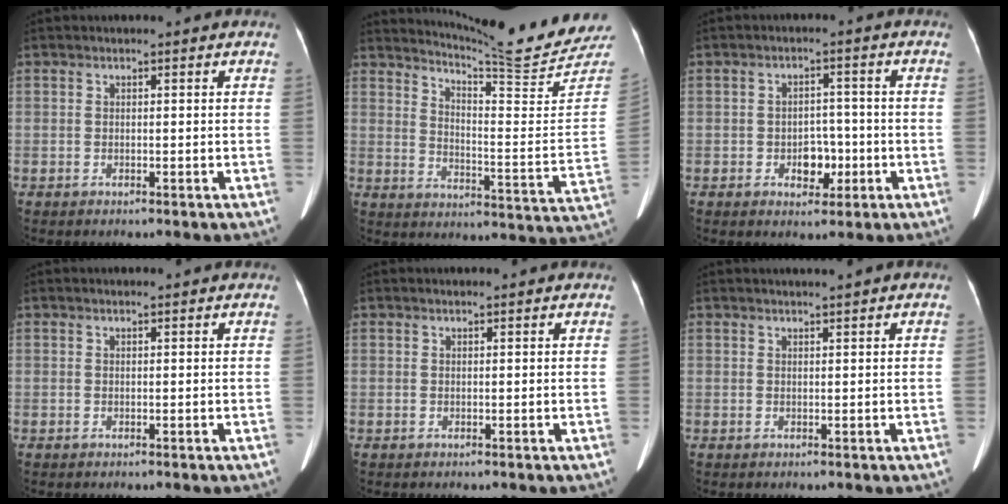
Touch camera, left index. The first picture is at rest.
{"total": 18.8, "force": [18.2, -1.6, 4.5], "torque": [-0.079, -0.124, 0.234]}
{"total": 4.1, "force": [-1.3, 2.8, 2.7], "torque": [-0.037, 0.008, -0.014]}
{"total": 1.0, "force": [0.9, 0.0, 0.4], "torque": [-0.007, 0.014, 0.017]}
{"total": 1.2, "force": [1.1, 0.0, 0.5], "torque": [-0.007, 0.015, 0.021]}
{"total": 1.7, "force": [1.4, -0.3, 0.9], "torque": [-0.011, 0.010, 0.026]}